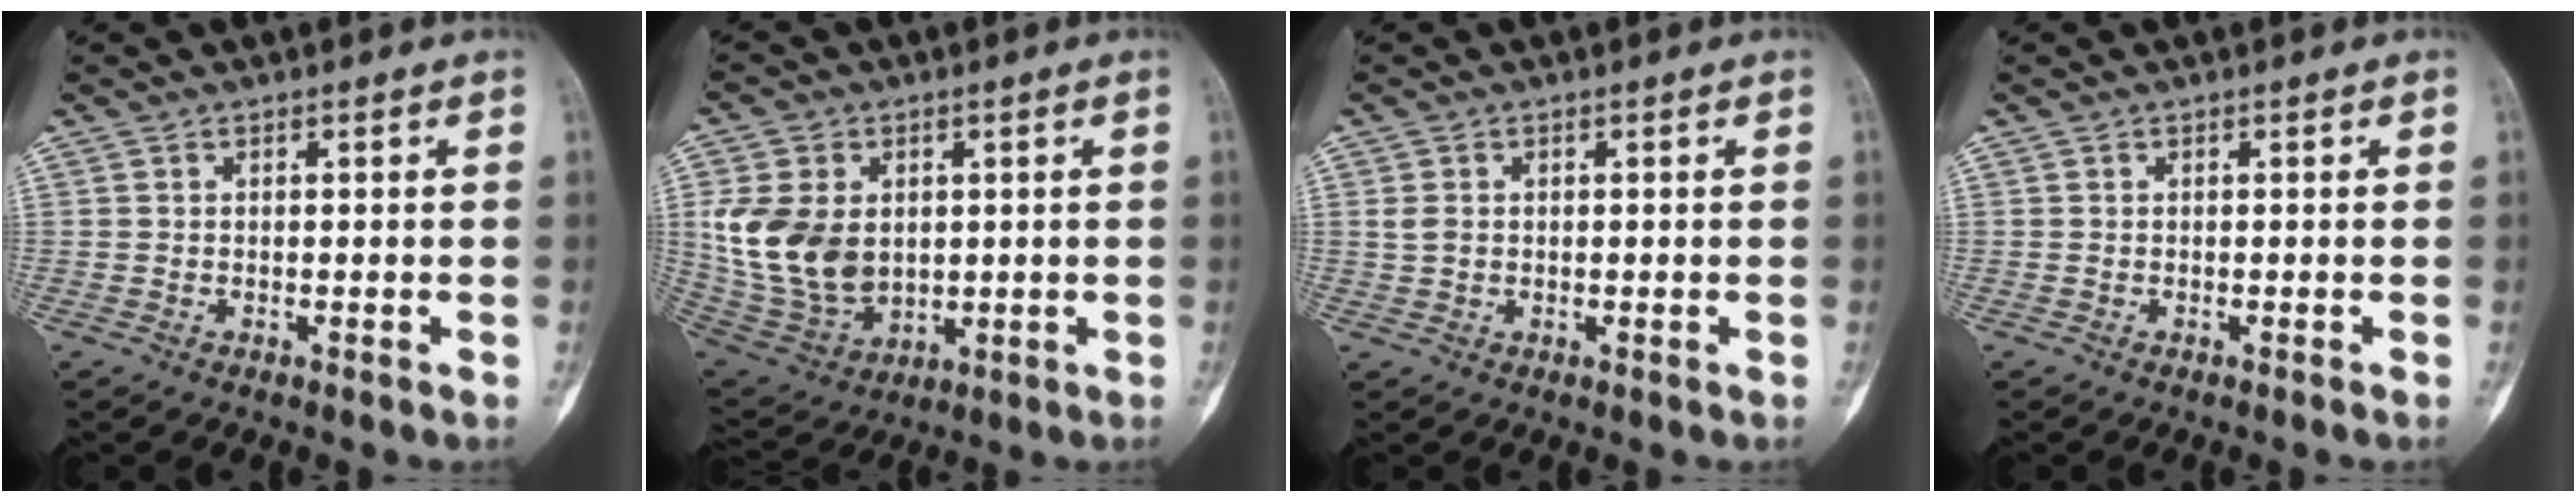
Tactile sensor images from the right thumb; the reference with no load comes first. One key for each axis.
{"total": 15.1, "fx": 1.9, "fy": 11.0, "fz": 10.2, "tx": -0.179, "ty": -0.011, "tz": 0.057}
{"total": 2.1, "fx": 0.3, "fy": 1.7, "fz": 1.2, "tx": -0.021, "ty": 0.002, "tz": 0.010}
{"total": 0.0}